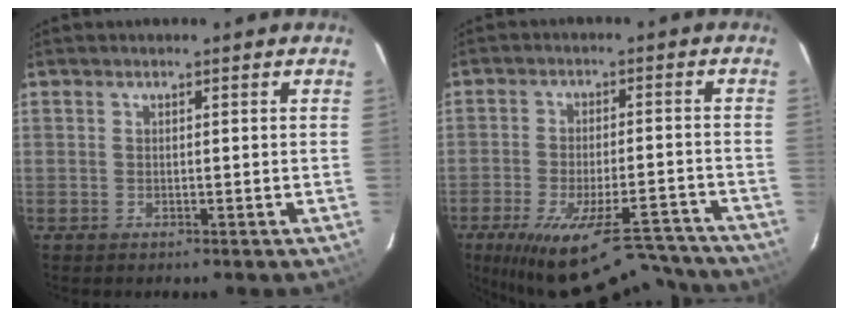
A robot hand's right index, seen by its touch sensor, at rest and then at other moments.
{"total": 20.0, "force": [-16.9, 5.3, 9.3], "torque": [-0.168, -0.020, -0.235]}